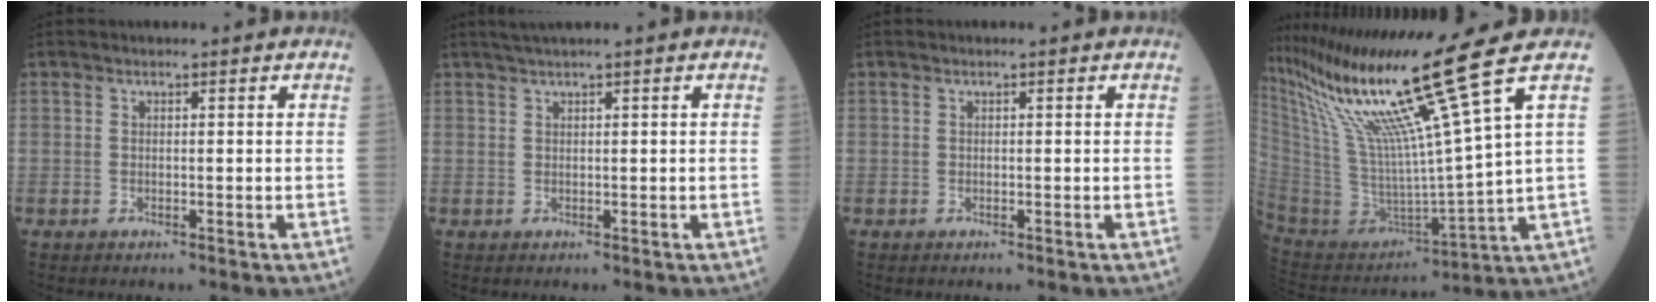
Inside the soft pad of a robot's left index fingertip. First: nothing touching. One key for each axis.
{"total": 1.8, "fx": 1.3, "fy": -0.4, "fz": 1.2, "tx": -0.028, "ty": 0.012, "tz": 0.029}
{"total": 0.0}
{"total": 20.0, "fx": 13.1, "fy": -3.7, "fz": 14.7, "tx": -0.267, "ty": -0.041, "tz": 0.245}